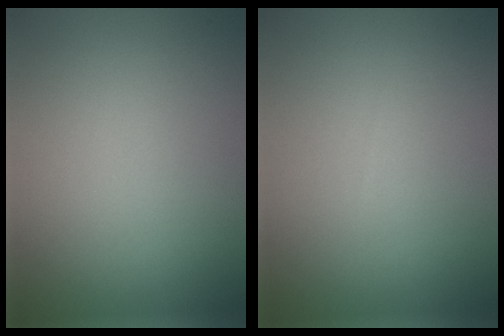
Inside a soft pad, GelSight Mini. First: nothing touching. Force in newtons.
{"total": 0.0}